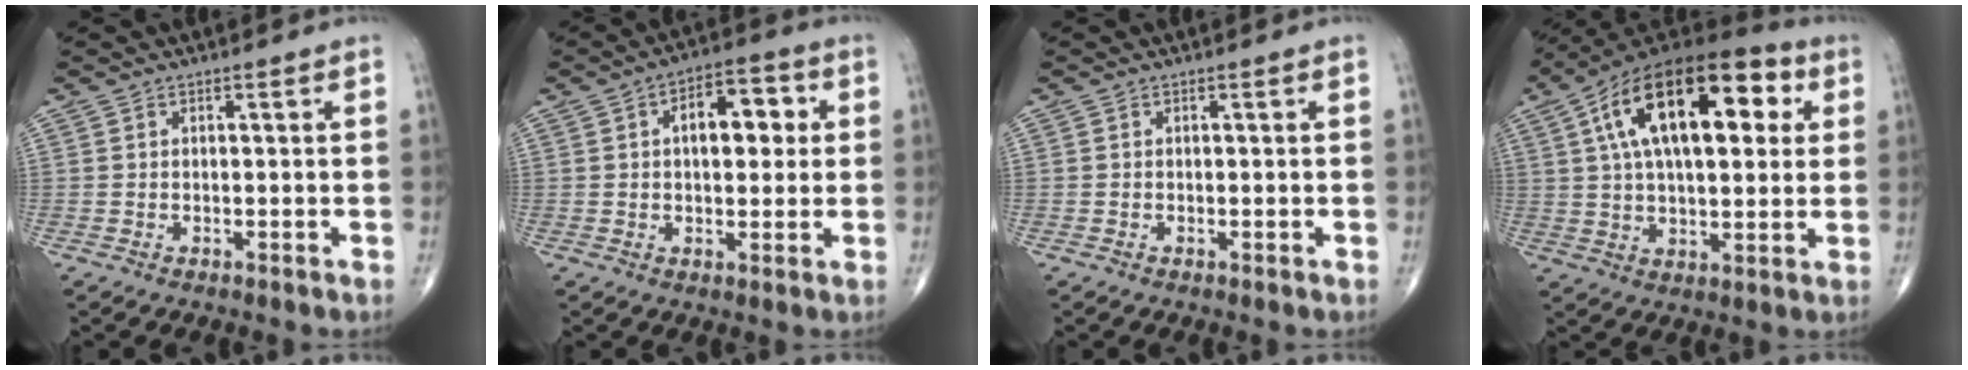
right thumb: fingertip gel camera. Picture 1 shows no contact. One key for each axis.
{"total": 9.8, "fx": 1.9, "fy": 5.4, "fz": 8.0, "tx": -0.087, "ty": 0.016, "tz": 0.021}
{"total": 0.0}
{"total": 24.4, "fx": 7.4, "fy": 11.7, "fz": 20.1, "tx": -0.322, "ty": 0.021, "tz": 0.114}